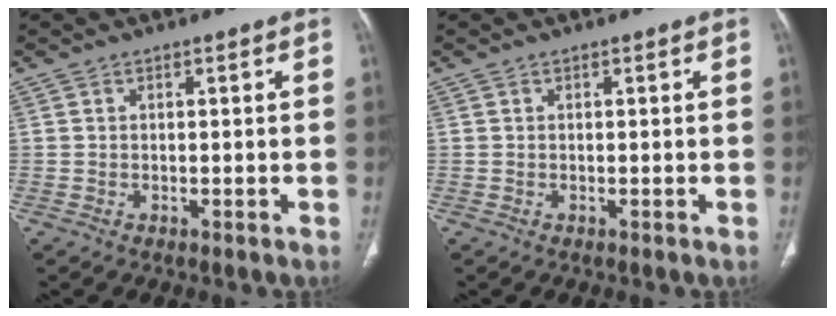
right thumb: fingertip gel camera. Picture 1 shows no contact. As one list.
[{"total": 0.0}]